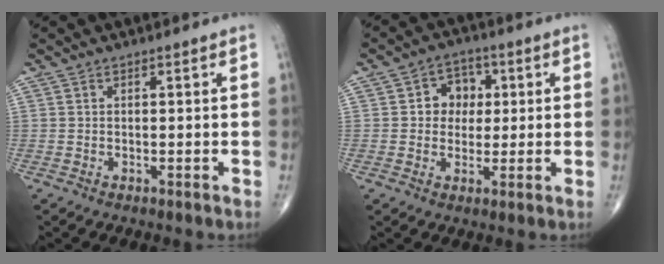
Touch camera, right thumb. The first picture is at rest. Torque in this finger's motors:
{"motor_torque": [-0.01, 0.04, 0.19, -0.14, 0.09]}